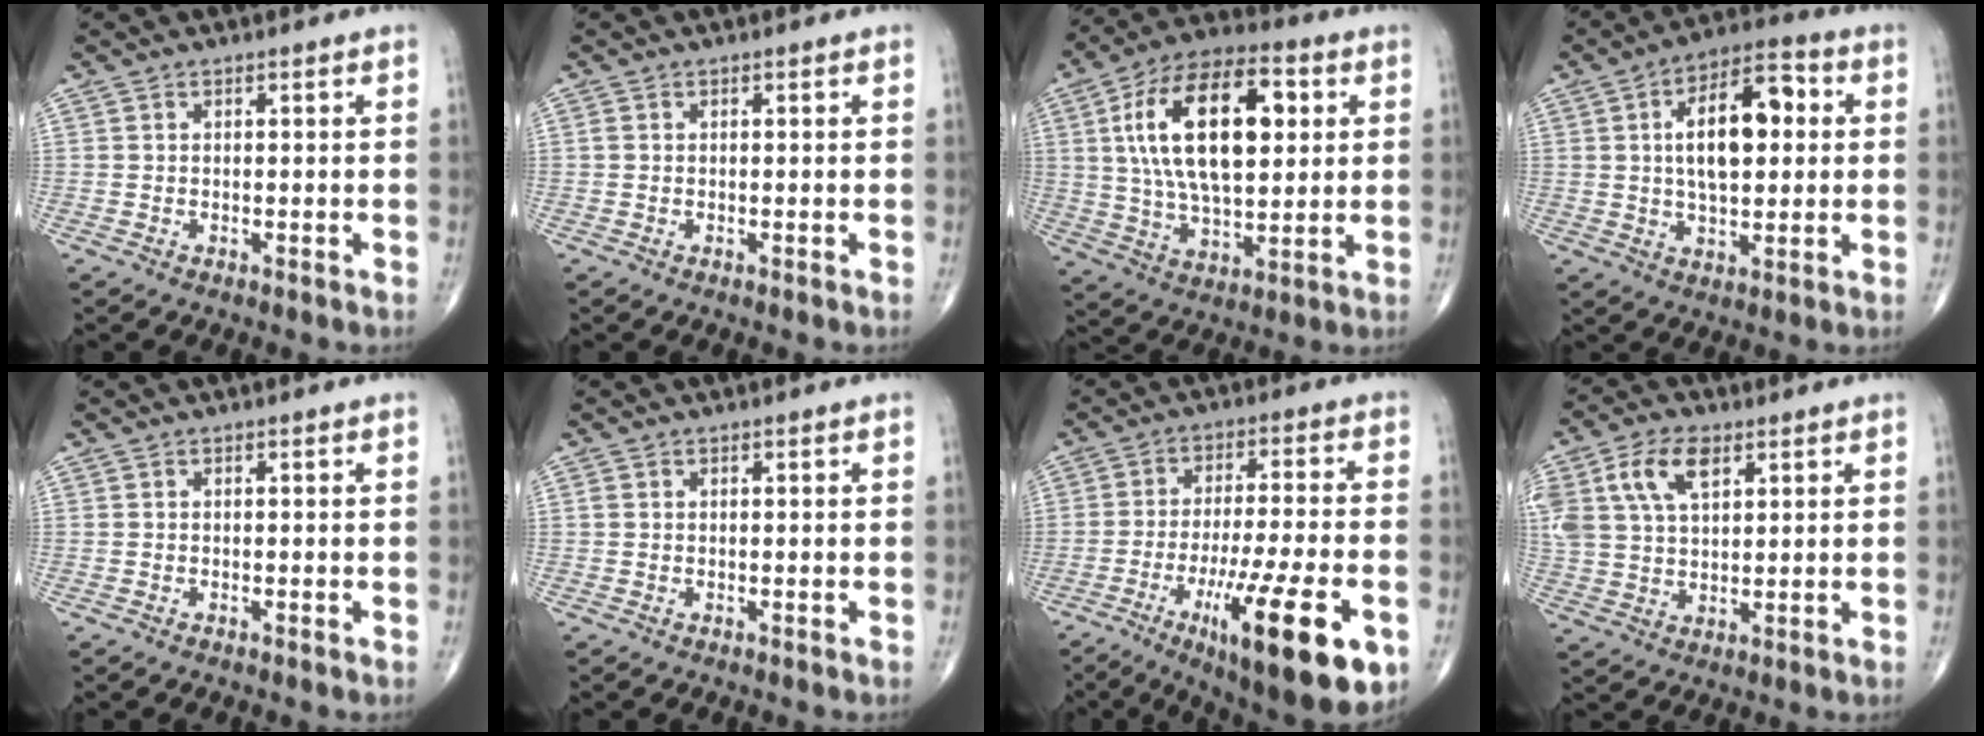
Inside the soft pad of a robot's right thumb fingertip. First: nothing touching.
{"total": 0.5, "force": [0.0, 0.4, 0.3], "torque": [-0.006, 0.001, -0.001]}
{"total": 22.5, "force": [5.0, 11.2, 18.9], "torque": [-0.315, 0.004, 0.079]}
{"total": 14.7, "force": [2.3, 7.3, 12.5], "torque": [-0.182, 0.016, 0.032]}
{"total": 0.0}
{"total": 0.5, "force": [0.1, 0.4, 0.3], "torque": [-0.004, 0.001, -0.001]}
{"total": 20.7, "force": [-8.4, 4.5, 18.3], "torque": [-0.271, 0.005, -0.123]}
{"total": 11.3, "force": [4.8, 6.4, 8.0], "torque": [-0.157, 0.000, 0.094]}